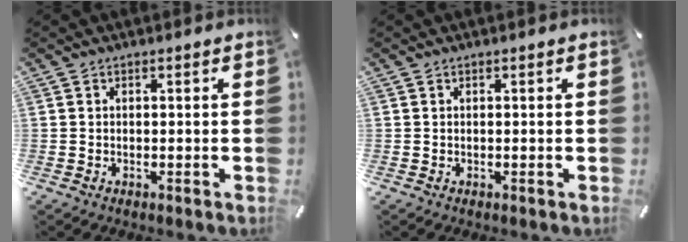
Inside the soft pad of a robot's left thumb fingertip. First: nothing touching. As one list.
[{"total": 0.0}]